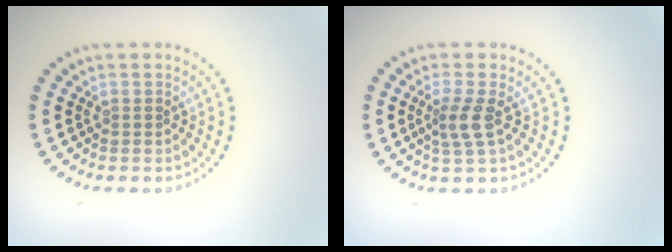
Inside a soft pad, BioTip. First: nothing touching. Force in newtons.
{"total": 2.3, "press": 1.8, "slide": 1.5}